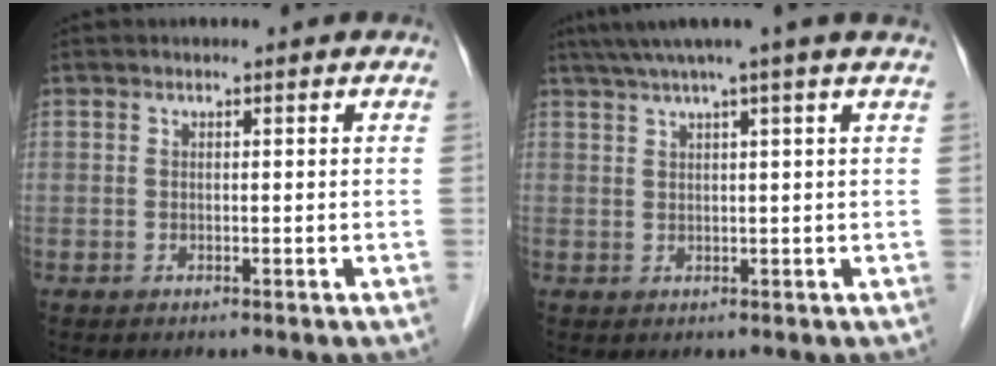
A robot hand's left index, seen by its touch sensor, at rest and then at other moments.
{"total": 6.2, "force": [4.7, -1.4, 3.7], "torque": [-0.053, 0.026, 0.066]}